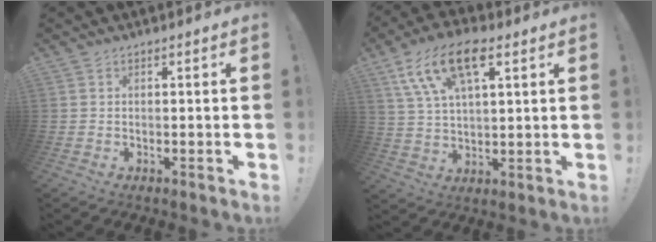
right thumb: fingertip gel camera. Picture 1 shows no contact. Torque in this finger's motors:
{"motor_torque": [1.44, 1.47, 0.45, 0.04, 0.49]}